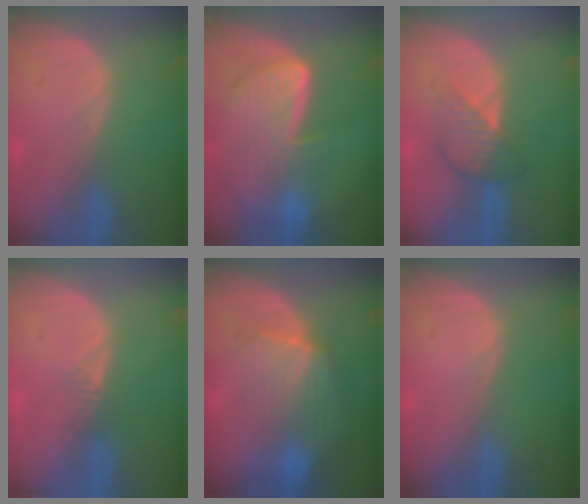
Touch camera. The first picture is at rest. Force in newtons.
{"total": 9.1, "press": 8.0, "slide": 4.3}
{"total": 4.3, "press": 4.3, "slide": 0.2}
{"total": 1.2, "press": 1.0, "slide": 0.6}
{"total": 8.2, "press": 8.1, "slide": 1.3}
{"total": 0.0}